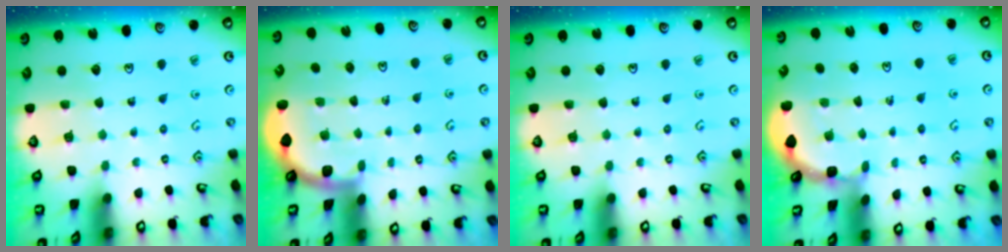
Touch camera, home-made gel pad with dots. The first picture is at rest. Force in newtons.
{"total": 1.8, "press": 1.8, "slide": 0.0}
{"total": 0.0}
{"total": 1.7, "press": 1.7, "slide": 0.1}